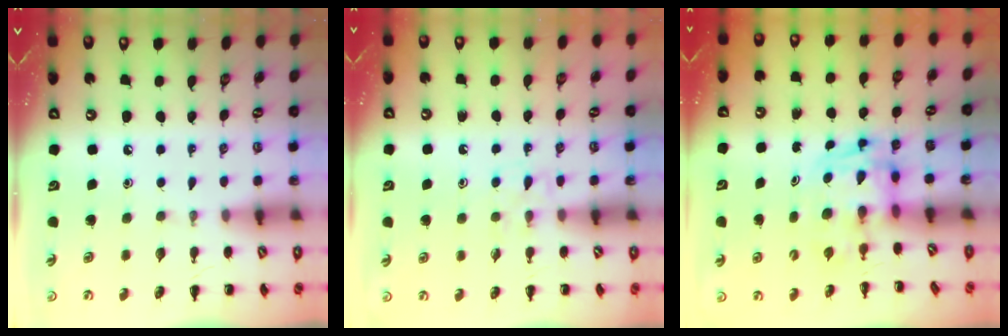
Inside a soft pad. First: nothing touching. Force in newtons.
{"total": 4.8, "press": 4.6, "slide": 1.5}
{"total": 2.9, "press": 2.9, "slide": 0.5}